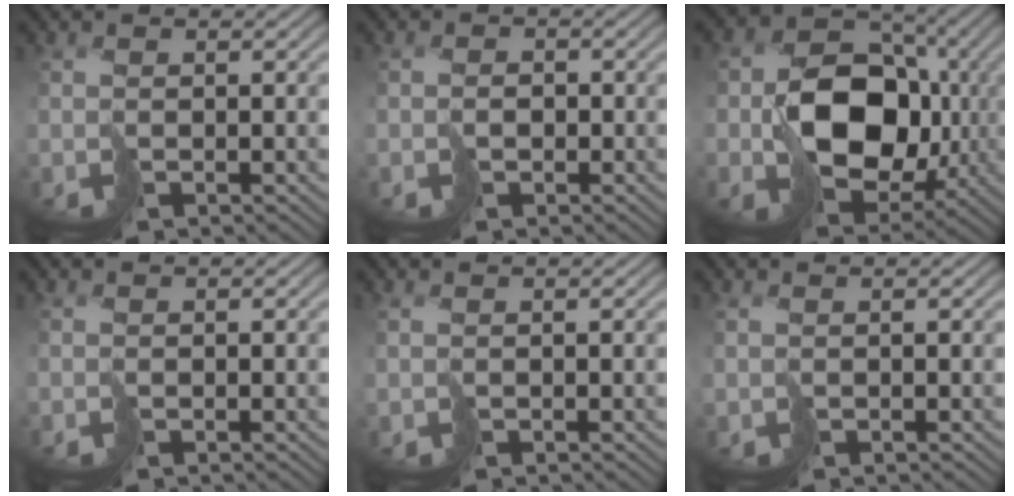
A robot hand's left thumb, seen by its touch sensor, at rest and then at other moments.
{"total": 3.2, "force": [-1.6, 2.5, 1.2], "torque": [-0.021, -0.003, -0.035]}
{"total": 15.5, "force": [-2.3, 11.3, 10.3], "torque": [-0.189, -0.023, -0.039]}
{"total": 0.0}
{"total": 0.0}
{"total": 0.0}